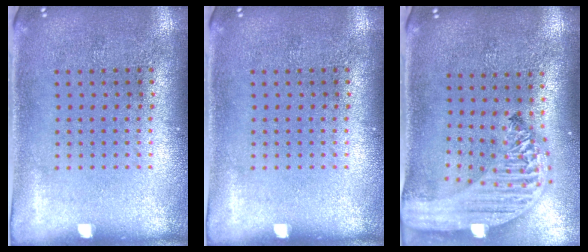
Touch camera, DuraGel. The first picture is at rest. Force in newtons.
{"total": 0.0}
{"total": 3.1, "press": 2.4, "slide": 1.9}